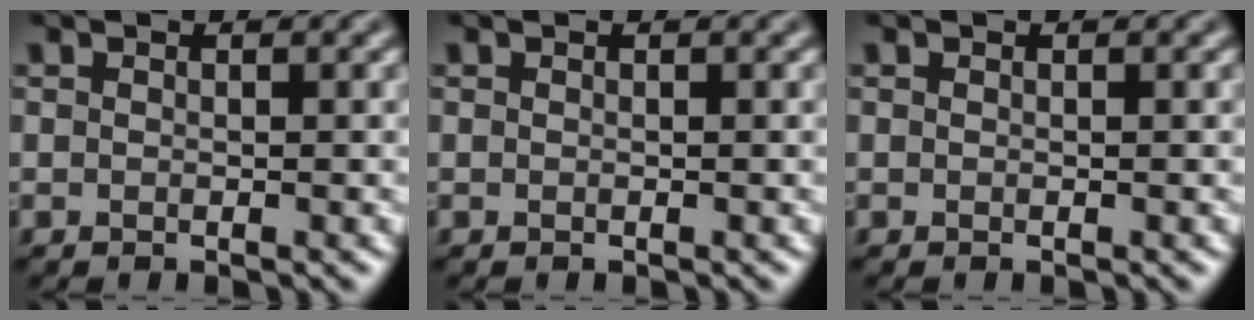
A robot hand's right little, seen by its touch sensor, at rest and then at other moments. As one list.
[{"total": 0.0}, {"total": 0.0}]